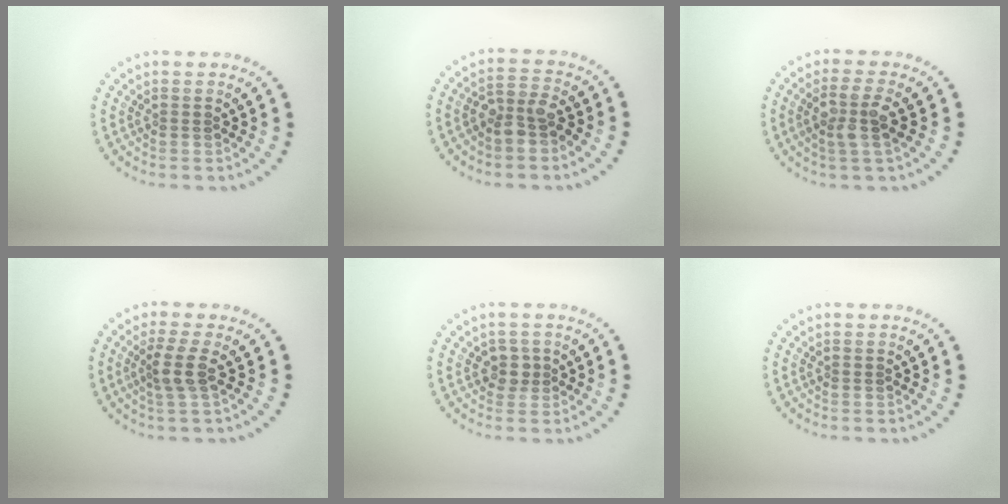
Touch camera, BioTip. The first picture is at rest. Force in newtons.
{"total": 2.9, "press": 2.6, "slide": 1.2}
{"total": 3.0, "press": 2.7, "slide": 1.3}
{"total": 2.4, "press": 2.0, "slide": 1.4}
{"total": 1.7, "press": 1.4, "slide": 1.0}
{"total": 0.0}